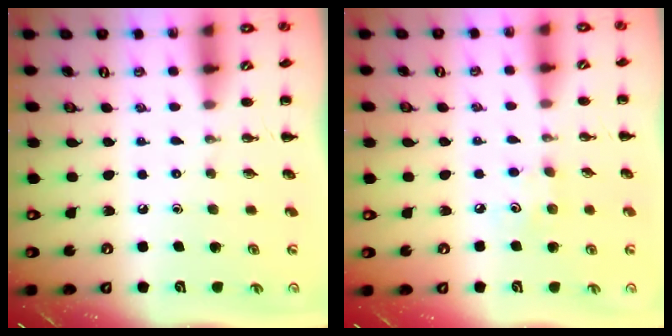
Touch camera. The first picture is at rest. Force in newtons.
{"total": 4.0, "press": 3.9, "slide": 0.9}